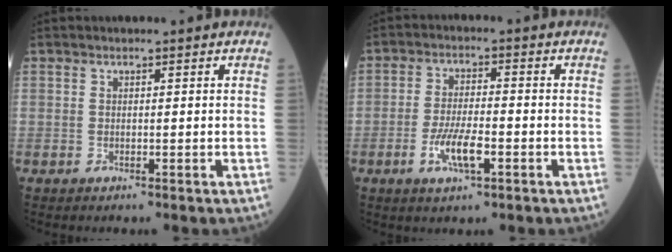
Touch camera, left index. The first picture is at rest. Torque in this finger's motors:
{"motor_torque": [0.19, 0.20, 0.20, 0.05]}